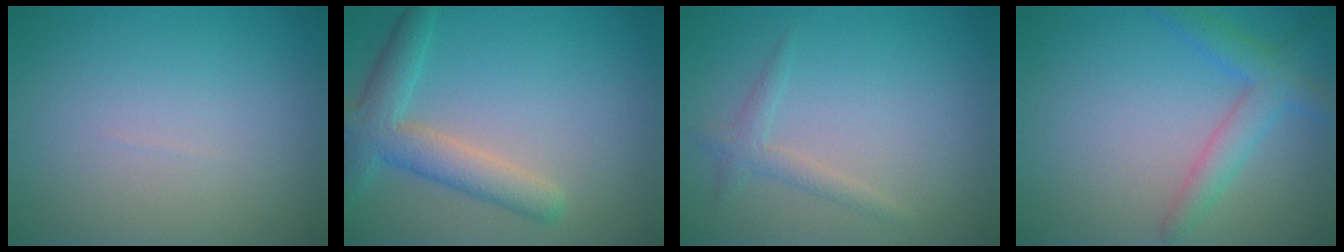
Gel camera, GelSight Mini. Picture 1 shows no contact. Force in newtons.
{"total": 4.5, "press": 4.5, "slide": 0.3}
{"total": 1.6, "press": 1.6, "slide": 0.1}
{"total": 2.2, "press": 2.2, "slide": 0.2}